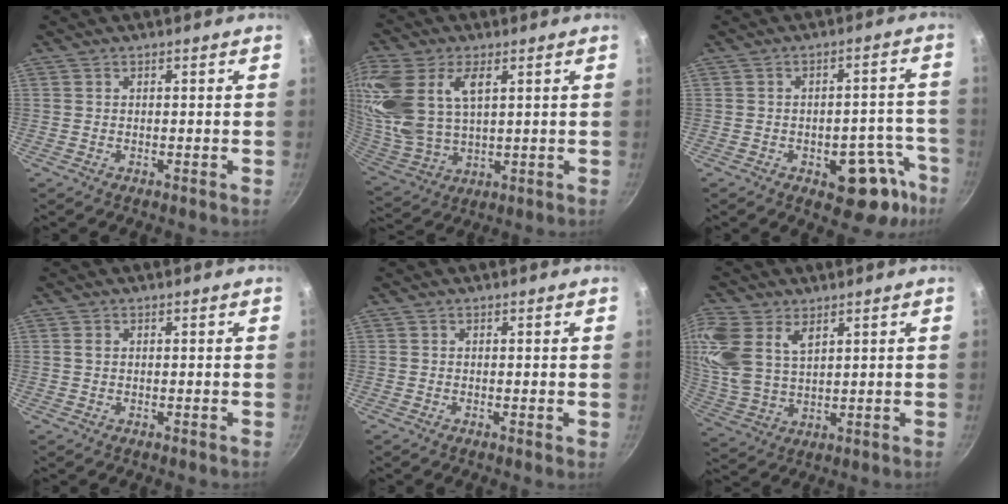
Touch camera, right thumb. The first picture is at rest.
{"total": 20.8, "force": [6.2, 11.9, 15.9], "torque": [-0.383, -0.004, 0.125]}
{"total": 11.7, "force": [-5.8, 5.5, 8.5], "torque": [-0.069, 0.050, -0.066]}
{"total": 0.7, "force": [0.2, 0.5, 0.5], "torque": [-0.013, 0.000, 0.005]}
{"total": 0.7, "force": [0.0, 0.2, 0.7], "torque": [-0.012, -0.004, -0.001]}
{"total": 15.8, "force": [6.3, 9.8, 10.6], "torque": [-0.257, -0.007, 0.130]}